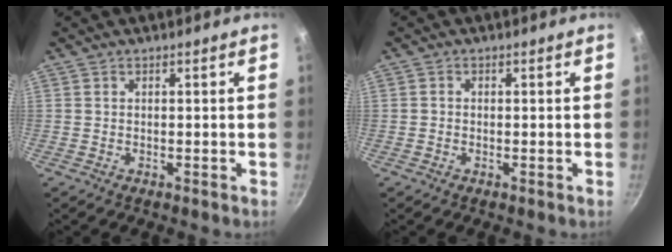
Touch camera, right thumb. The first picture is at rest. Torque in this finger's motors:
{"motor_torque": [-0.16, -0.11, -0.34, 0.01, 0.06]}